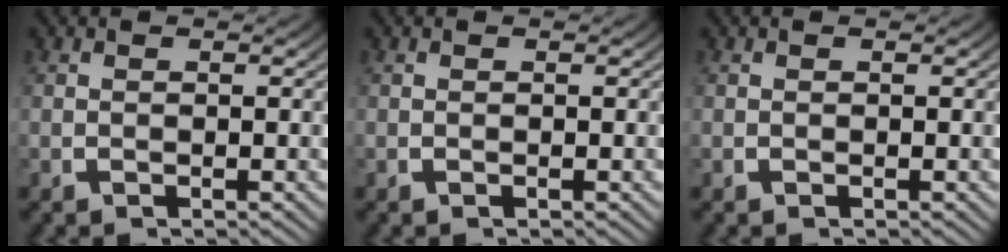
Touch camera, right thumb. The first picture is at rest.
{"total": 0.0}
{"total": 0.0}